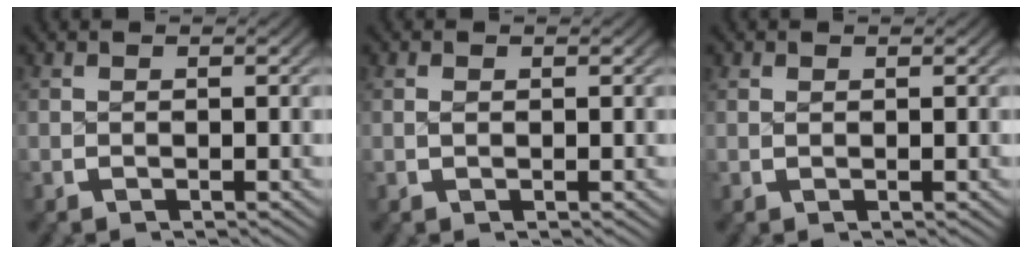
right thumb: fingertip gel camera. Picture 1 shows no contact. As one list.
[{"total": 0.0}, {"total": 0.0}]